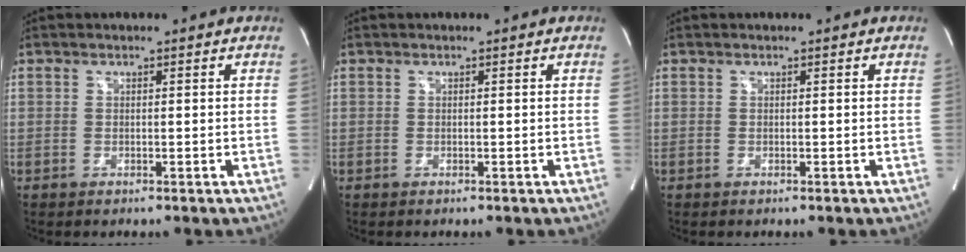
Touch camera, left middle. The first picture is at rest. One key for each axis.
{"total": 0.0}
{"total": 0.0}